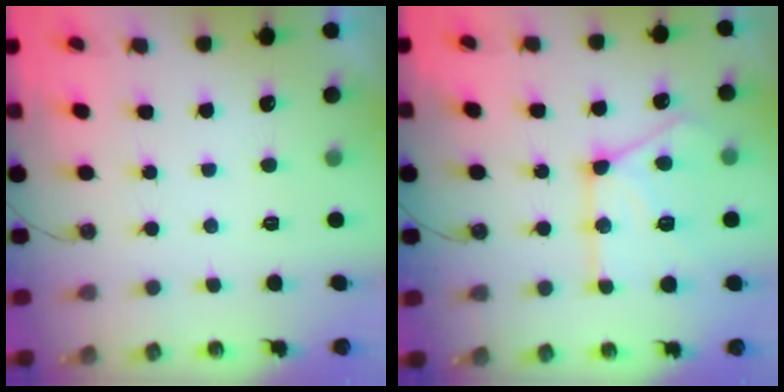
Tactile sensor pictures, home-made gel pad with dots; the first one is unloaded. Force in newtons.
{"total": 17.1, "press": 17.0, "slide": 1.4}